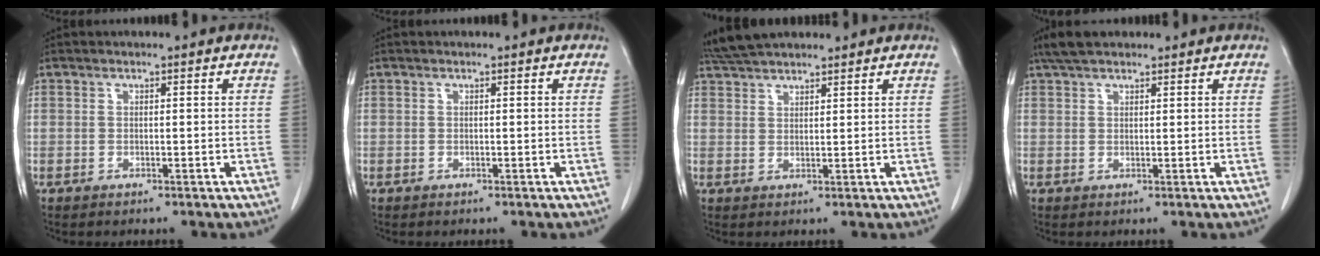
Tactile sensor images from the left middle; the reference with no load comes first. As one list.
[{"total": 0.0}, {"total": 6.4, "force": [5.8, 1.4, 2.4], "torque": [-0.046, 0.031, 0.108]}, {"total": 4.2, "force": [3.4, 1.5, 2.0], "torque": [-0.042, 0.019, 0.064]}]